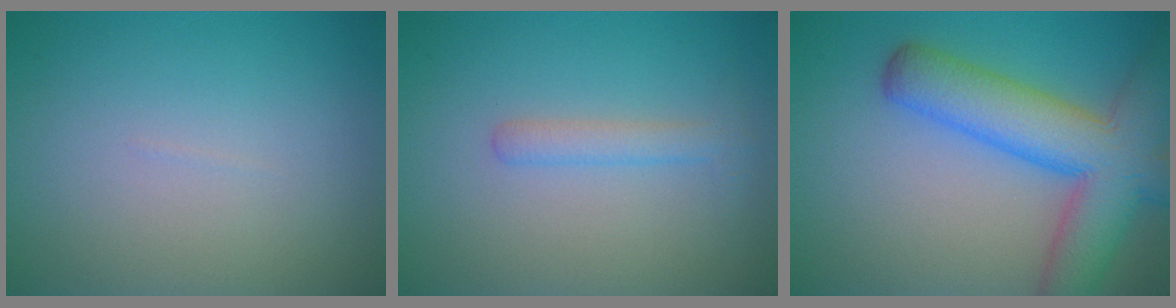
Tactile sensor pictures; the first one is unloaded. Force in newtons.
{"total": 1.7, "press": 1.7, "slide": 0.1}
{"total": 9.3, "press": 9.3, "slide": 0.7}